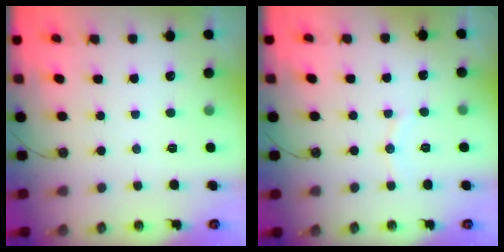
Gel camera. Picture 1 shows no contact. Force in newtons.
{"total": 4.3, "press": 4.3, "slide": 0.4}